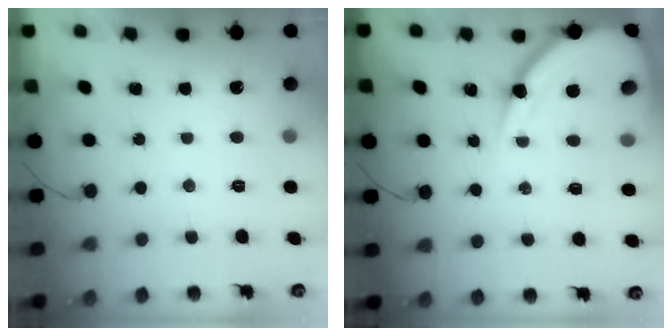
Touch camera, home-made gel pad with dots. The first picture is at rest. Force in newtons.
{"total": 12.2, "press": 12.2, "slide": 1.0}